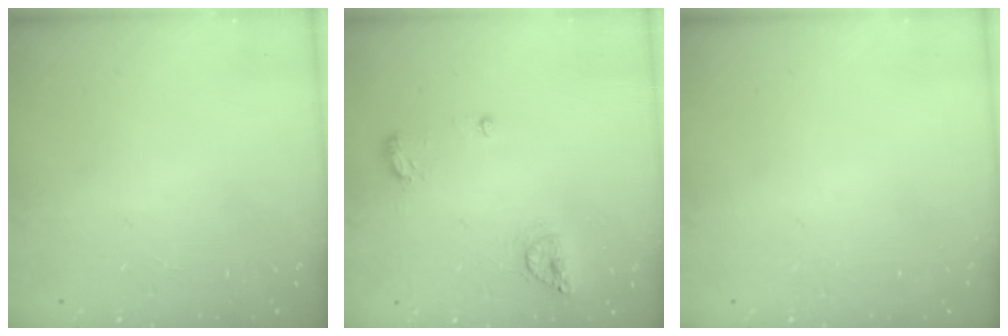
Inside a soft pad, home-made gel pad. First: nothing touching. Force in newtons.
{"total": 11.0, "press": 8.3, "slide": 7.1}
{"total": 0.0}